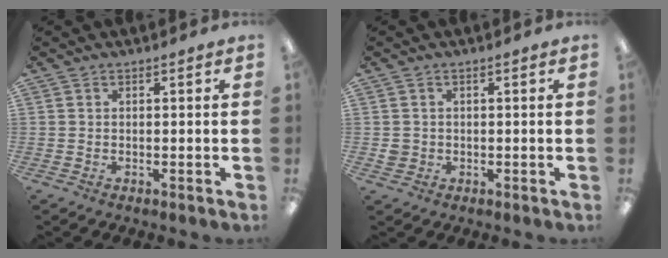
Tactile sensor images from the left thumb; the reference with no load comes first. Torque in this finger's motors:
{"motor_torque": [-0.02, 0.00, -0.02, -0.04, -0.01]}